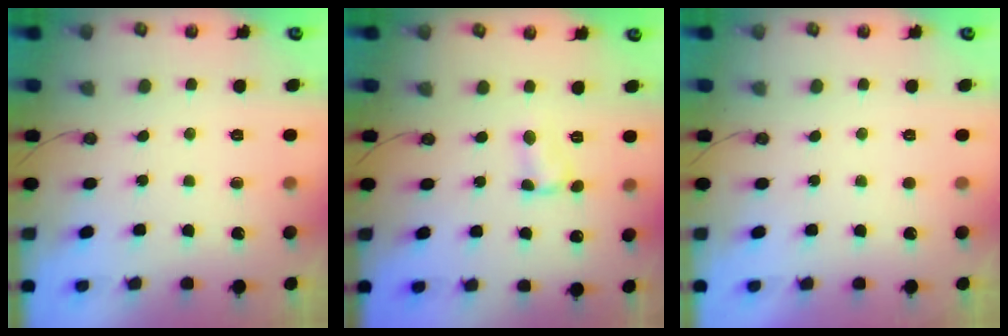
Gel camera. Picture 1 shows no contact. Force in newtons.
{"total": 1.8, "press": 1.8, "slide": 0.3}
{"total": 0.0}